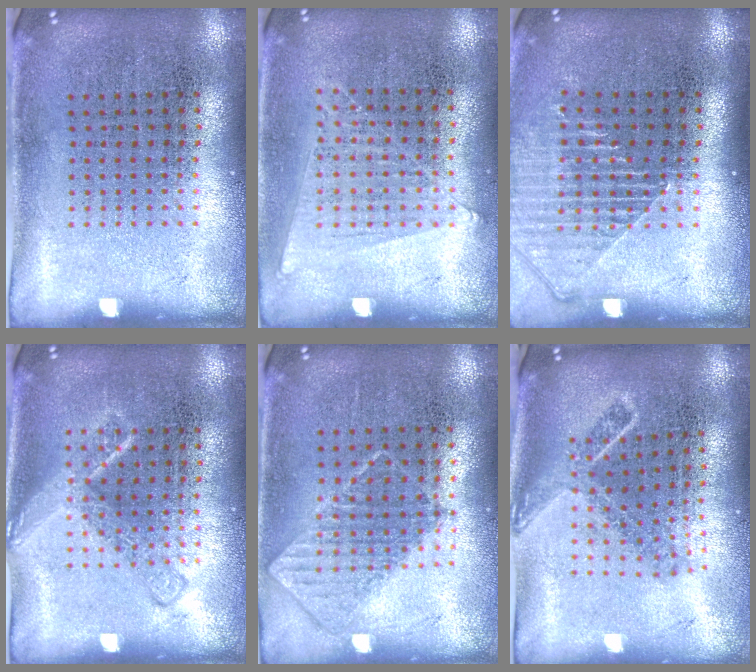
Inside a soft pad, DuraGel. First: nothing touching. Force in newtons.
{"total": 0.7, "press": 0.5, "slide": 0.5}
{"total": 1.4, "press": 1.3, "slide": 0.5}
{"total": 2.3, "press": 2.3, "slide": 0.4}
{"total": 0.7, "press": 0.7, "slide": 0.1}
{"total": 1.8, "press": 1.3, "slide": 1.2}